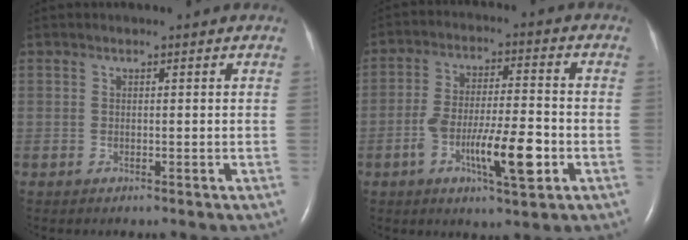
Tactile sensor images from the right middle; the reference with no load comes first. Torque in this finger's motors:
{"motor_torque": [1.17, -0.96, 0.28, 0.12]}